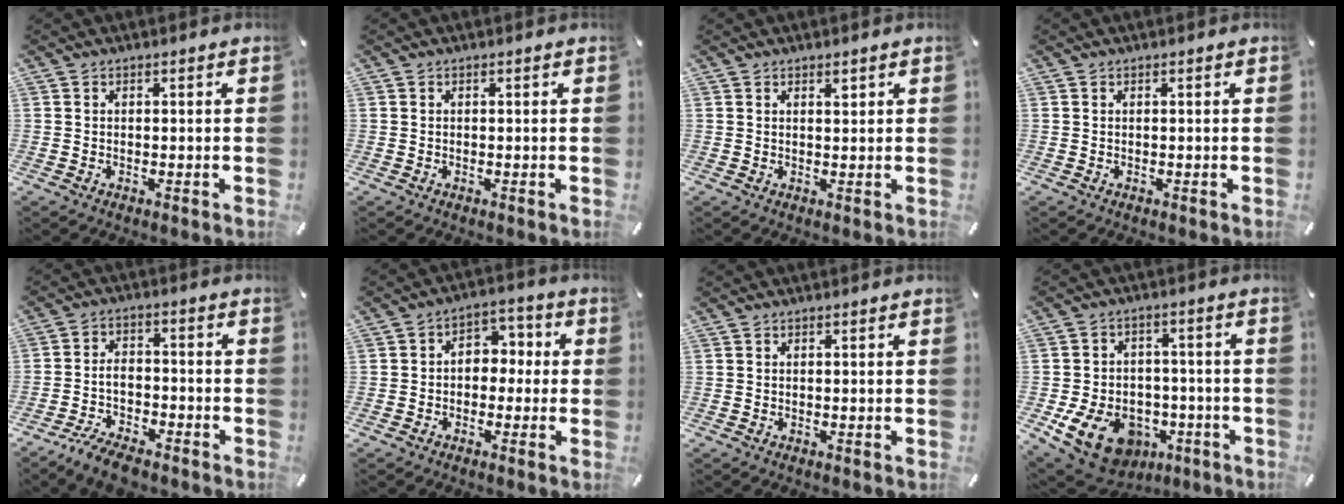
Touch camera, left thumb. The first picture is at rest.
{"total": 0.0}
{"total": 1.4, "force": [0.9, 0.7, 0.8], "torque": [-0.001, -0.006, 0.013]}
{"total": 0.0}
{"total": 7.2, "force": [-5.1, 3.5, 3.6], "torque": [-0.074, 0.029, -0.098]}
{"total": 5.3, "force": [-1.5, 4.5, 2.5], "torque": [-0.034, 0.012, -0.034]}
{"total": 0.0}
{"total": 14.0, "force": [-5.7, 10.4, 7.4], "torque": [-0.137, 0.035, -0.092]}